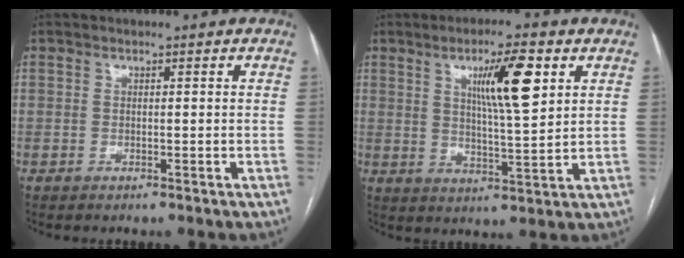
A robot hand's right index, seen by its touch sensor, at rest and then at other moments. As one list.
[{"total": 10.0, "force": [4.0, 1.0, 9.1], "torque": [-0.151, 0.000, 0.065]}]